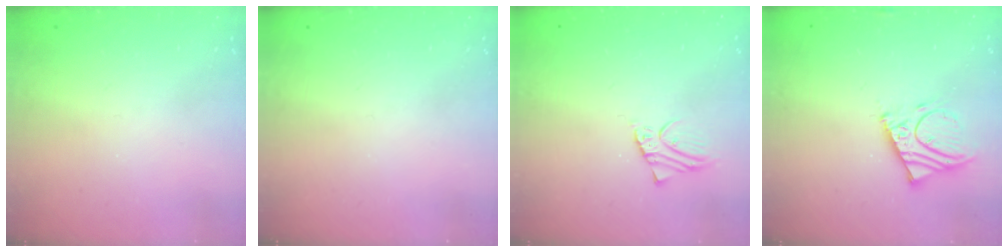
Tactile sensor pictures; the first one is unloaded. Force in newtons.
{"total": 0.0}
{"total": 2.6, "press": 2.6, "slide": 0.0}
{"total": 10.8, "press": 10.7, "slide": 1.7}